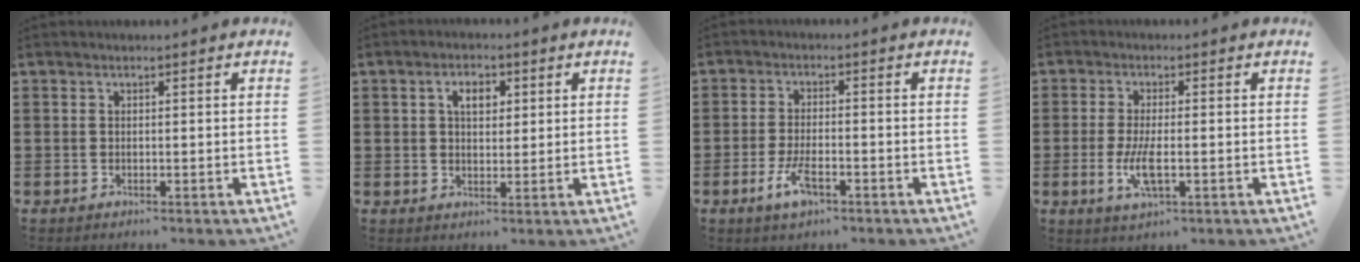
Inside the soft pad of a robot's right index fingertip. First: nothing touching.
{"total": 3.4, "force": [1.0, 2.1, 2.4], "torque": [-0.039, 0.006, 0.012]}
{"total": 5.1, "force": [-2.3, 1.9, 4.1], "torque": [-0.094, -0.007, -0.047]}
{"total": 5.5, "force": [-1.3, 1.7, 5.0], "torque": [-0.112, -0.010, -0.028]}